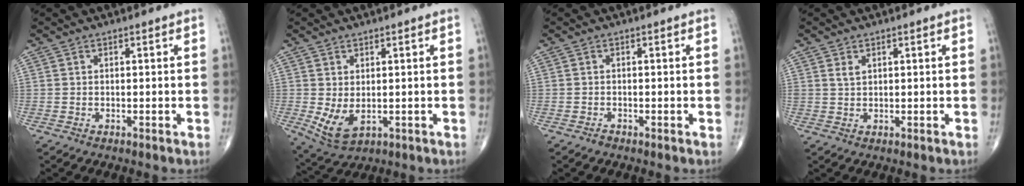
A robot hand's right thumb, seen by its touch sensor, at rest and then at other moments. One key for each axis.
{"total": 5.7, "fx": -0.3, "fy": 3.2, "fz": 4.7, "tx": -0.087, "ty": -0.008, "tz": 0.013}
{"total": 0.6, "fx": -0.5, "fy": 0.3, "fz": 0.1, "tx": -0.002, "ty": 0.000, "tz": -0.013}
{"total": 1.5, "fx": 0.9, "fy": 0.9, "fz": 0.9, "tx": -0.015, "ty": -0.001, "tz": 0.022}